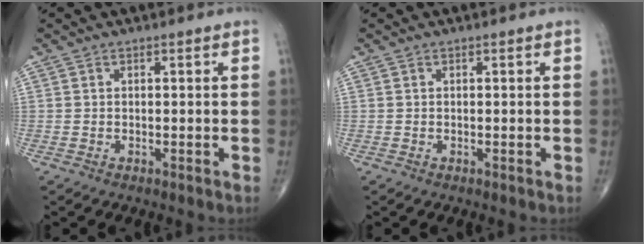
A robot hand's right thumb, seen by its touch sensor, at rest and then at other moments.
{"total": 0.0}